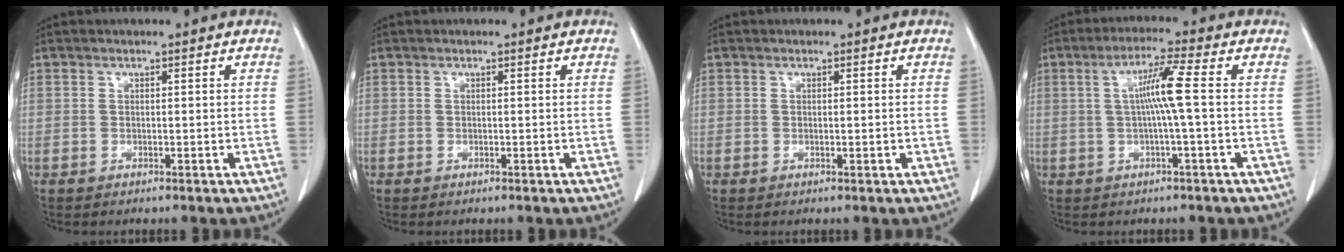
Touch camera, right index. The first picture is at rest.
{"total": 0.0}
{"total": 0.7, "force": [-0.1, 0.2, 0.7], "torque": [-0.011, -0.002, 0.002]}
{"total": 6.0, "force": [0.3, -0.8, 6.0], "torque": [-0.111, 0.009, 0.007]}